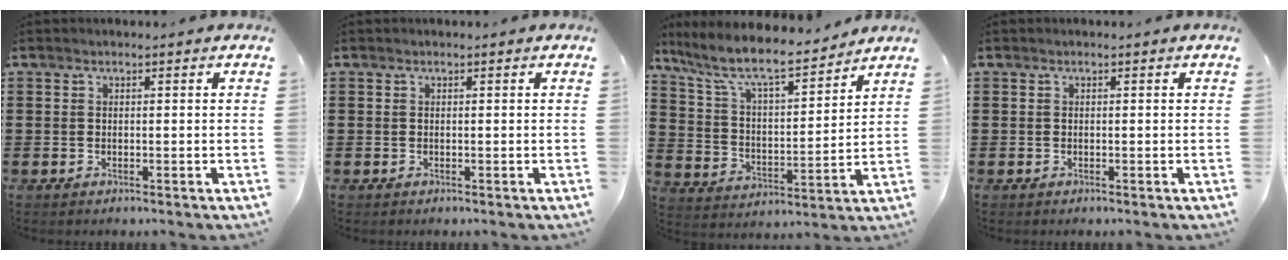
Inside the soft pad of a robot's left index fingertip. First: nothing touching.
{"total": 0.0}
{"total": 9.0, "force": [7.7, 1.2, 4.4], "torque": [-0.118, -0.043, 0.129]}
{"total": 0.0}